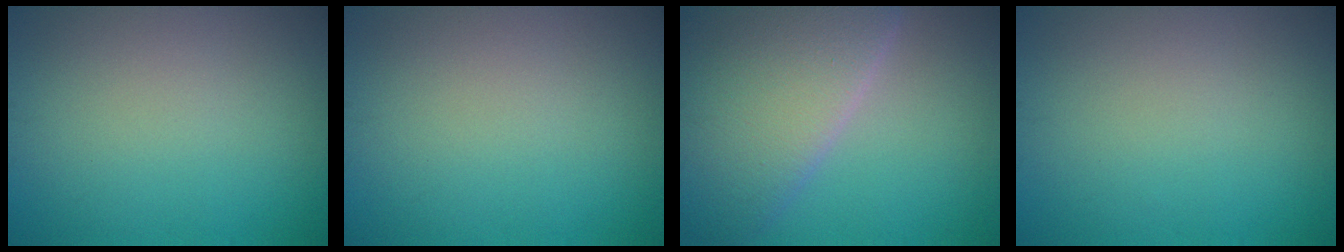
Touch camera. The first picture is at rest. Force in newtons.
{"total": 0.0}
{"total": 8.6, "press": 8.6, "slide": 0.4}
{"total": 0.0}